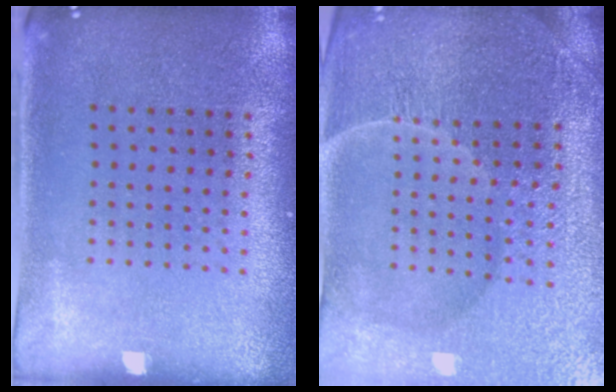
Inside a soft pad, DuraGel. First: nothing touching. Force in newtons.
{"total": 5.3, "press": 5.0, "slide": 1.8}